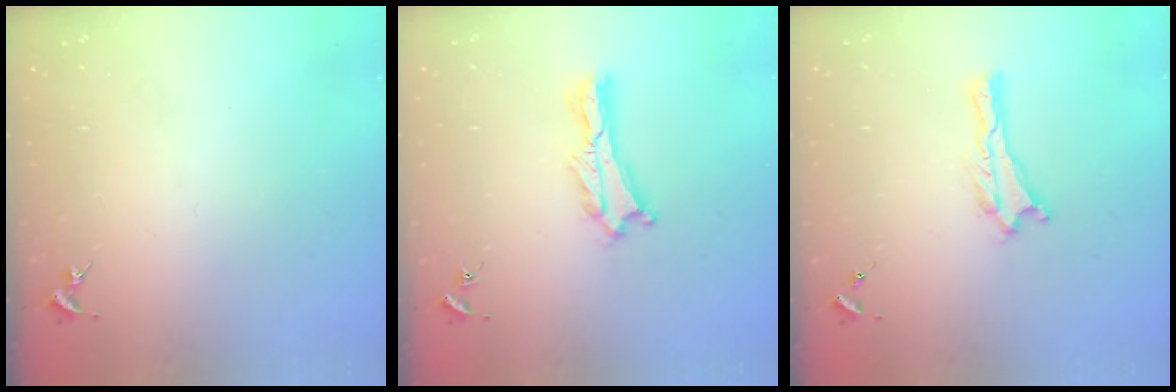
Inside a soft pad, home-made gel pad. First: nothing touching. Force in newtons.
{"total": 1.4, "press": 1.4, "slide": 0.3}
{"total": 0.0}